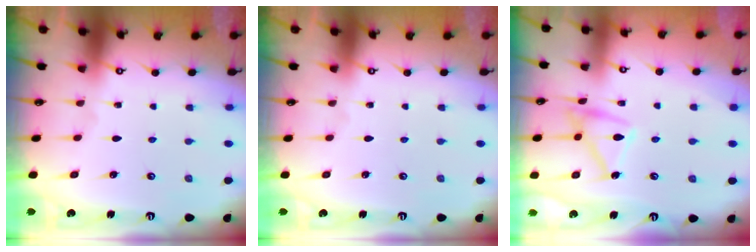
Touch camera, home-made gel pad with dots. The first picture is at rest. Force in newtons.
{"total": 0.0}
{"total": 14.2, "press": 14.2, "slide": 0.8}